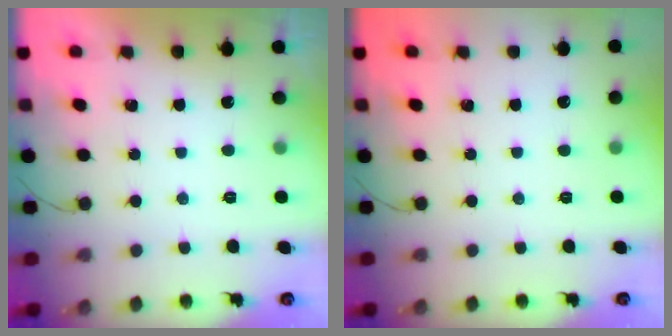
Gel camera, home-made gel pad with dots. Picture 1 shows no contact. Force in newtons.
{"total": 0.0}